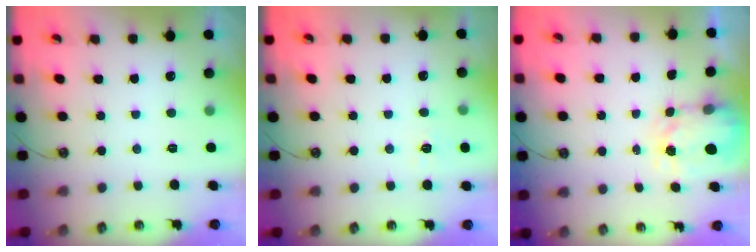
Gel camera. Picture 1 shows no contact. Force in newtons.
{"total": 5.7, "press": 5.7, "slide": 0.5}
{"total": 3.6, "press": 3.6, "slide": 0.4}